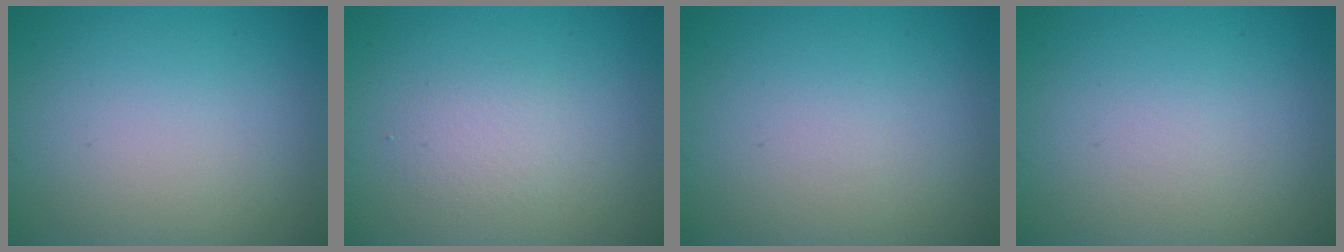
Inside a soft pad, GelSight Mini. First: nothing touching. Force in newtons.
{"total": 1.7, "press": 1.7, "slide": 0.1}
{"total": 0.0}
{"total": 0.0}